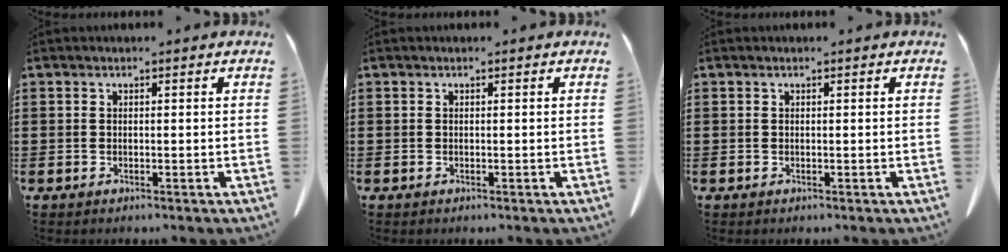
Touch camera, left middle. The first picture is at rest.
{"total": 0.0}
{"total": 0.0}